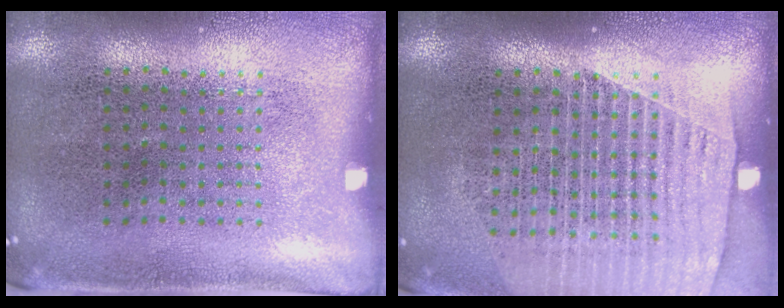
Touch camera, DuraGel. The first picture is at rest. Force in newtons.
{"total": 1.7, "press": 1.6, "slide": 0.6}